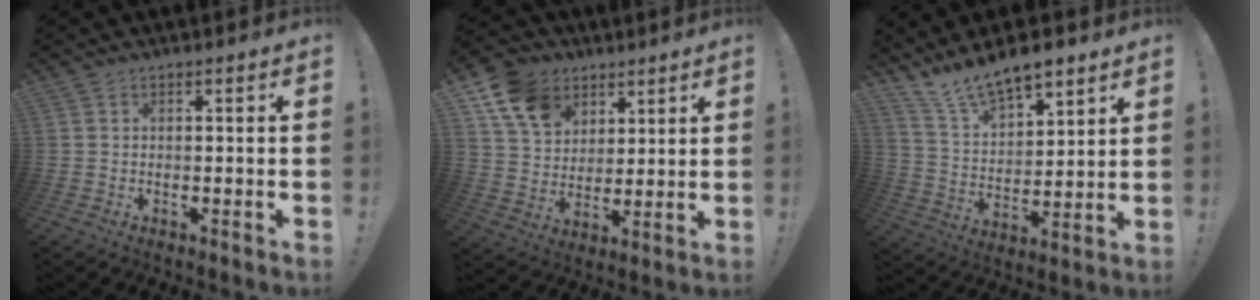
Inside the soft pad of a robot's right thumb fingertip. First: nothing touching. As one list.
[{"total": 13.4, "force": [7.6, 9.7, 5.3], "torque": [-0.088, -0.040, 0.149]}, {"total": 12.0, "force": [10.5, 4.0, 4.0], "torque": [-0.086, -0.082, 0.195]}]